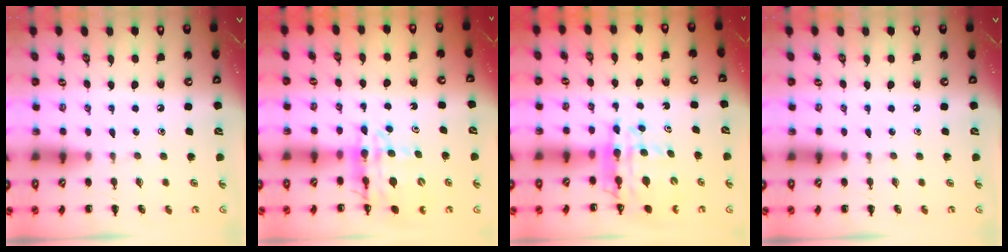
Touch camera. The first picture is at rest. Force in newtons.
{"total": 11.6, "press": 11.1, "slide": 3.3}
{"total": 13.1, "press": 12.5, "slide": 3.7}
{"total": 0.0}